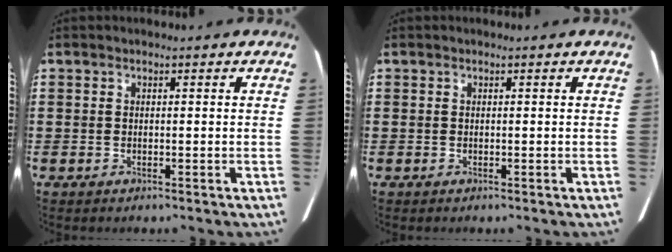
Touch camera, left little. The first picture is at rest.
{"total": 0.0}